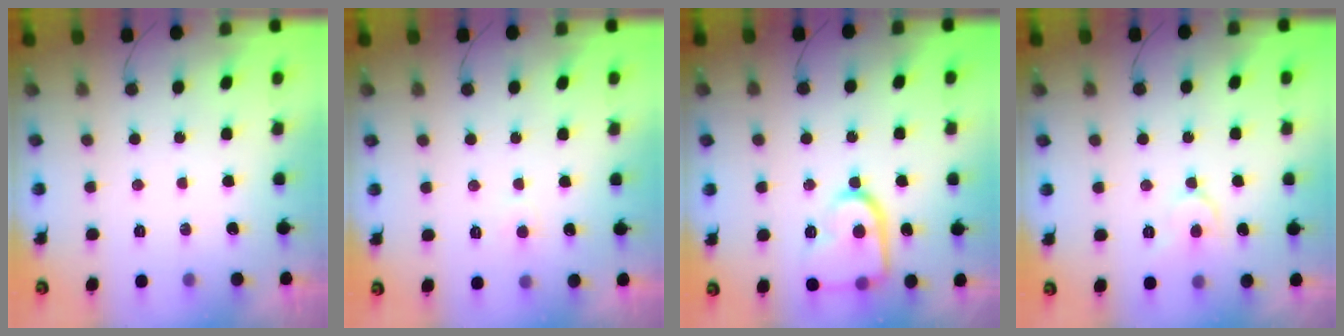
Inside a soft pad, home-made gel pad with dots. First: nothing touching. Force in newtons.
{"total": 4.3, "press": 4.3, "slide": 0.5}
{"total": 16.6, "press": 16.6, "slide": 1.3}
{"total": 6.3, "press": 6.3, "slide": 0.7}